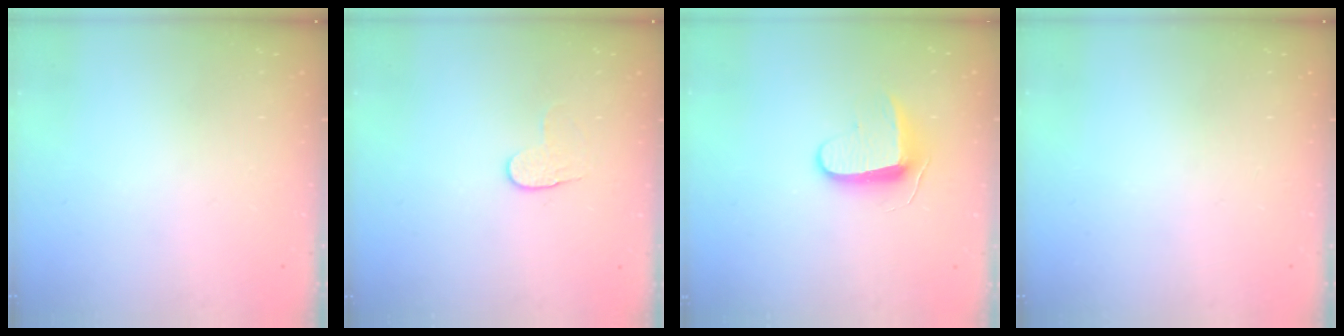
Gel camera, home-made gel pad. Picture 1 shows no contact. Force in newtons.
{"total": 4.0, "press": 4.0, "slide": 0.5}
{"total": 8.7, "press": 8.7, "slide": 0.7}
{"total": 0.0}